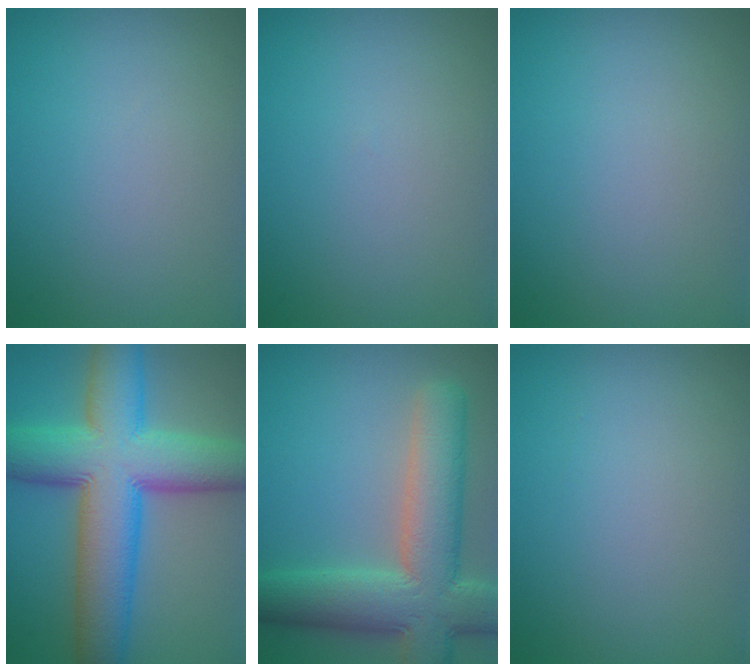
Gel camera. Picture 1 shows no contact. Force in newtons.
{"total": 0.0}
{"total": 0.0}
{"total": 13.0, "press": 12.9, "slide": 0.4}
{"total": 10.1, "press": 10.1, "slide": 1.0}
{"total": 0.0}